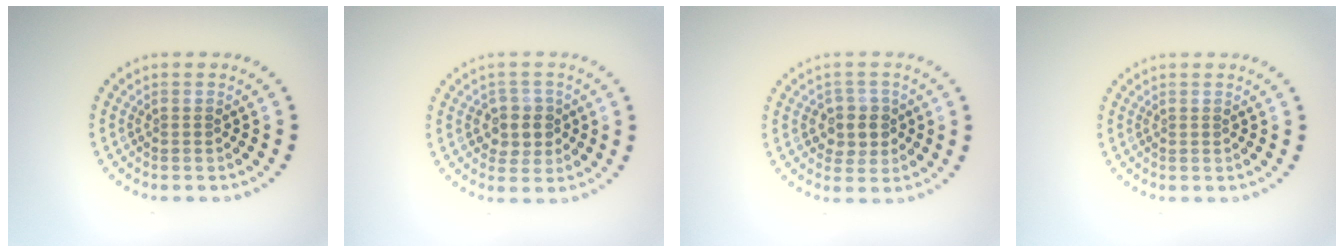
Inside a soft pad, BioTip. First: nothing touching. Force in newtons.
{"total": 2.6, "press": 2.5, "slide": 0.8}
{"total": 2.6, "press": 2.5, "slide": 0.8}
{"total": 0.0}